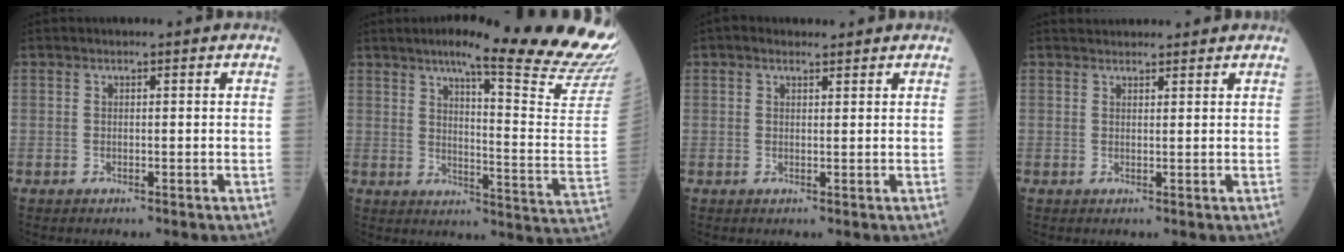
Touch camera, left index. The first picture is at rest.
{"total": 22.5, "force": [19.3, -1.2, 11.6], "torque": [-0.163, -0.094, 0.232]}
{"total": 2.0, "force": [1.5, 0.9, 0.9], "torque": [-0.025, 0.016, 0.023]}
{"total": 4.2, "force": [4.0, 0.9, 0.9], "torque": [-0.012, 0.033, 0.056]}